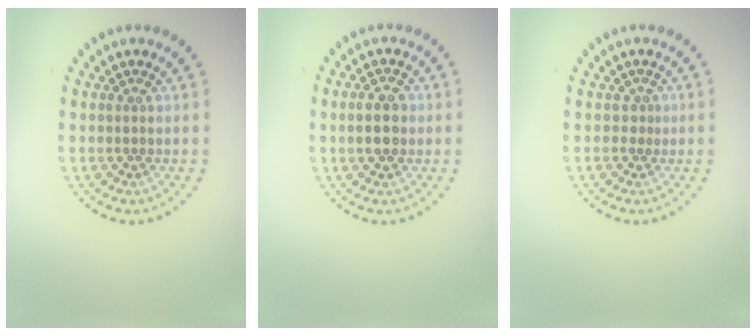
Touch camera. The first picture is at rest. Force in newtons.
{"total": 2.7, "press": 2.7, "slide": 0.1}
{"total": 0.5, "press": 0.0, "slide": 0.5}